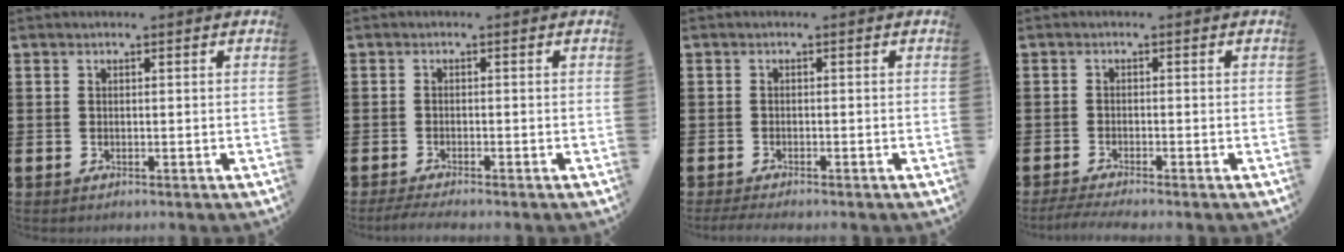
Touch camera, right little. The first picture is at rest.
{"total": 1.3, "force": [-1.1, 0.0, 0.7], "torque": [-0.011, -0.001, -0.020]}
{"total": 1.0, "force": [-0.8, 0.1, 0.6], "torque": [-0.010, -0.001, -0.016]}
{"total": 1.4, "force": [-1.1, 0.0, 0.9], "torque": [-0.014, 0.000, -0.021]}